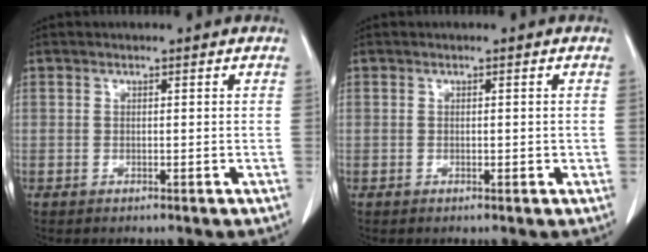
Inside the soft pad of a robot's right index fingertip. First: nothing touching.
{"total": 1.0, "force": [0.0, 0.6, 0.7], "torque": [-0.008, 0.003, 0.000]}